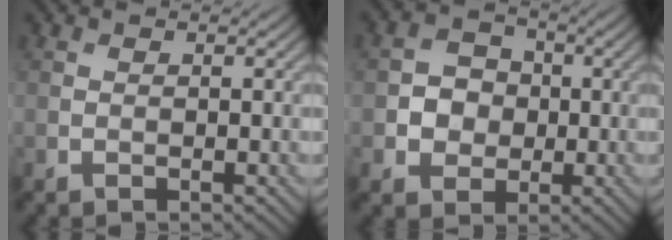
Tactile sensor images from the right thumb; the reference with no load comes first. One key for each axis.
{"total": 4.4, "fx": -0.5, "fy": 4.0, "fz": 1.8, "tx": -0.032, "ty": -0.003, "tz": -0.024}